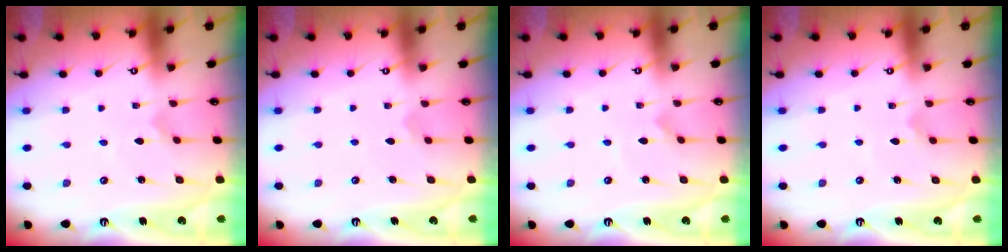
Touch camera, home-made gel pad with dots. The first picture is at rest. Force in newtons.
{"total": 2.8, "press": 2.8, "slide": 0.3}
{"total": 0.8, "press": 0.8, "slide": 0.0}
{"total": 2.1, "press": 2.1, "slide": 0.6}